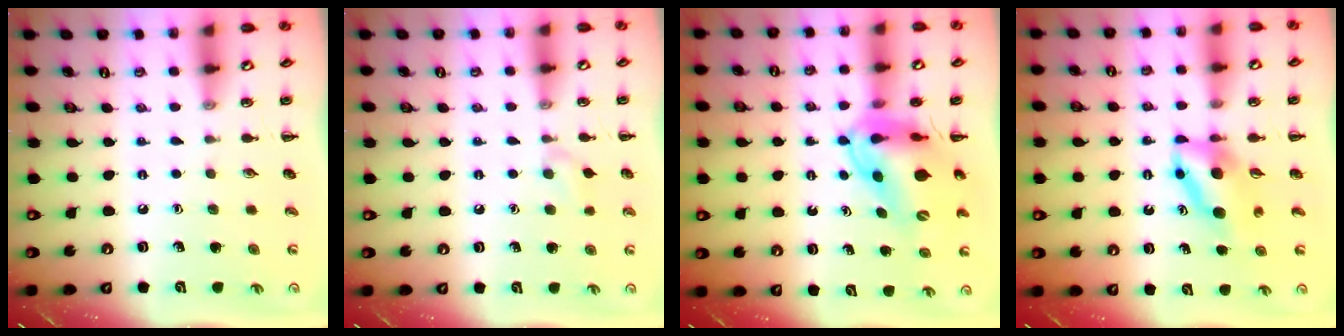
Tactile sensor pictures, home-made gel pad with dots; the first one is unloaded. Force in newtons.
{"total": 5.7, "press": 5.3, "slide": 2.2}
{"total": 12.3, "press": 11.8, "slide": 3.4}
{"total": 7.6, "press": 7.4, "slide": 1.6}